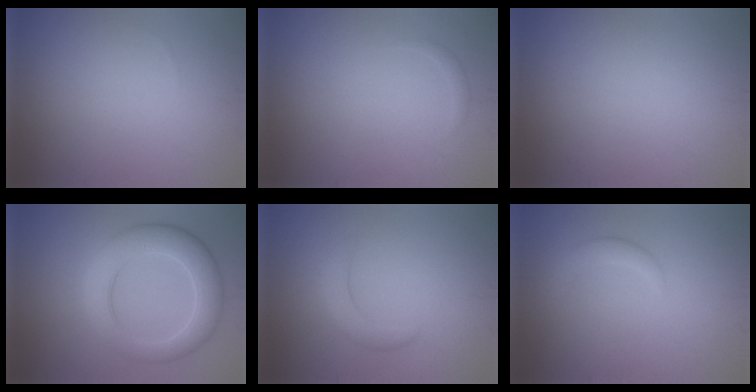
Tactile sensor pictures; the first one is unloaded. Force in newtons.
{"total": 0.6, "press": 0.6, "slide": 0.0}
{"total": 0.0}
{"total": 6.6, "press": 6.6, "slide": 0.2}
{"total": 2.1, "press": 2.1, "slide": 0.2}
{"total": 1.6, "press": 1.6, "slide": 0.1}